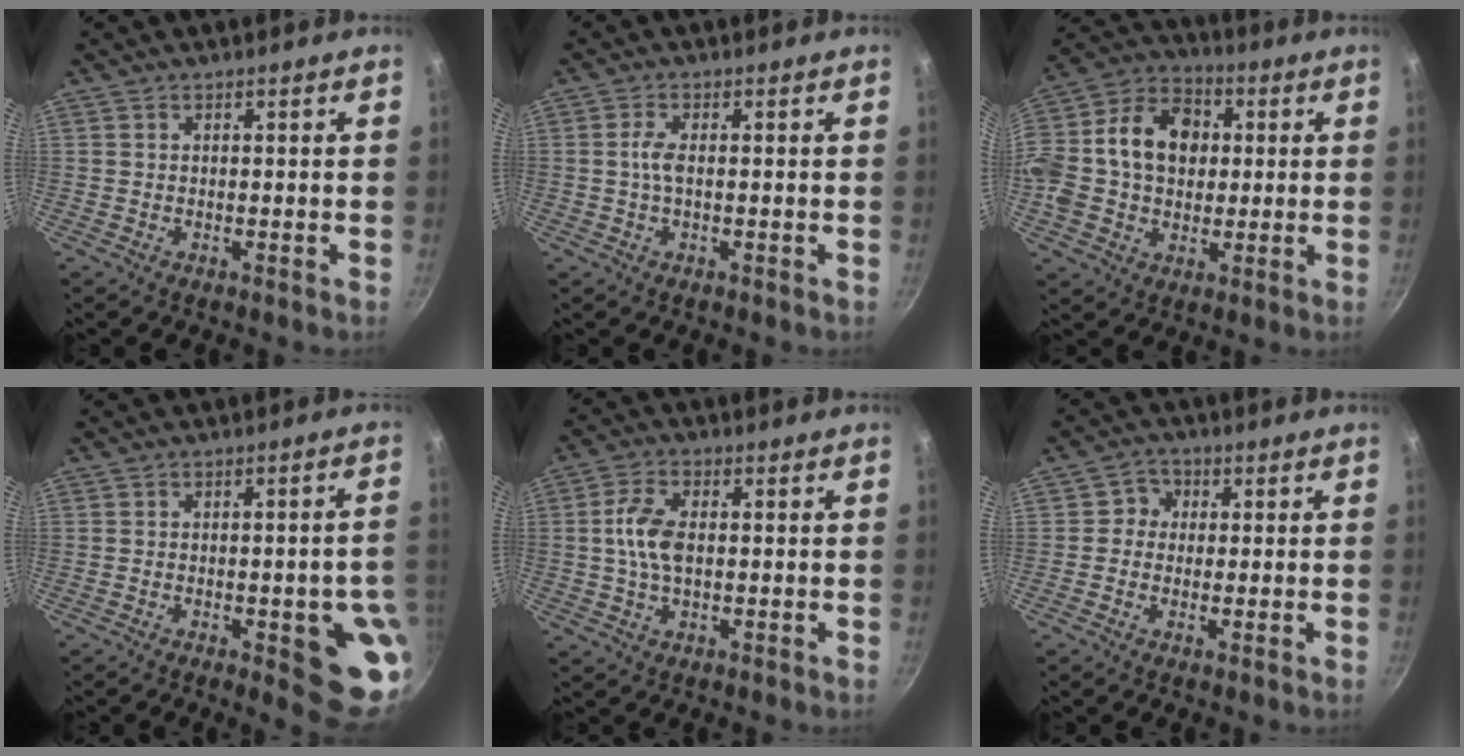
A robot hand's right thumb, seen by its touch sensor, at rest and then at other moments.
{"total": 2.7, "force": [-0.1, 1.1, 2.5], "torque": [-0.062, 0.006, -0.004]}
{"total": 19.8, "force": [1.7, 15.0, 12.8], "torque": [-0.221, 0.037, 0.013]}
{"total": 12.4, "force": [-3.2, 4.0, 11.3], "torque": [-0.093, 0.006, -0.037]}
{"total": 7.2, "force": [0.3, 4.1, 5.9], "torque": [-0.115, 0.012, 0.001]}
{"total": 3.7, "force": [0.4, 3.5, 1.3], "torque": [0.006, -0.003, -0.007]}